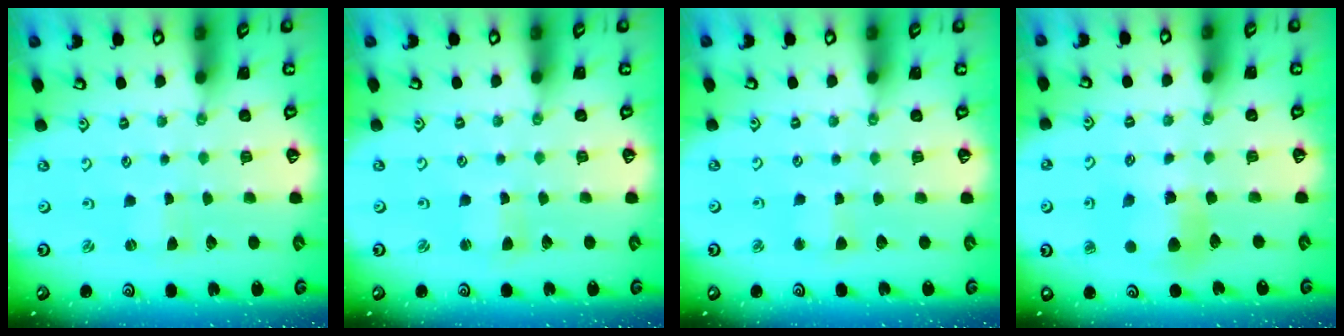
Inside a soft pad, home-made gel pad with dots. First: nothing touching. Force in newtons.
{"total": 1.7, "press": 1.6, "slide": 0.3}
{"total": 2.7, "press": 2.6, "slide": 0.3}
{"total": 7.5, "press": 7.4, "slide": 0.6}